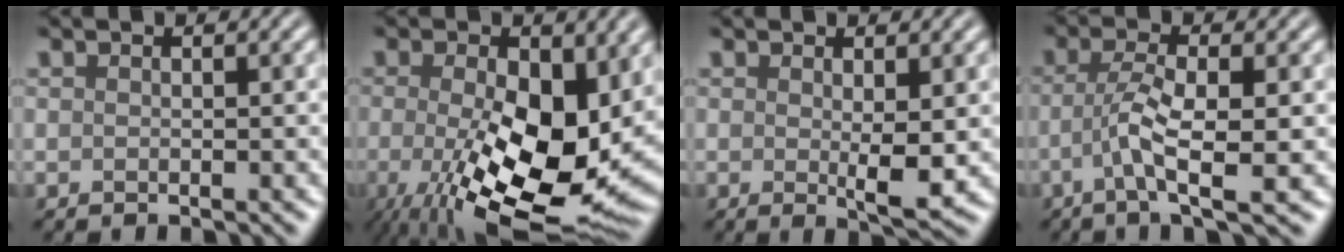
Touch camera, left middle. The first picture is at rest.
{"total": 13.3, "force": [-2.0, 5.6, 11.8], "torque": [-0.195, -0.017, -0.023]}
{"total": 2.3, "force": [0.3, 0.1, 2.3], "torque": [-0.039, -0.005, 0.015]}
{"total": 4.2, "force": [-1.2, 0.7, 3.9], "torque": [-0.082, 0.005, -0.021]}